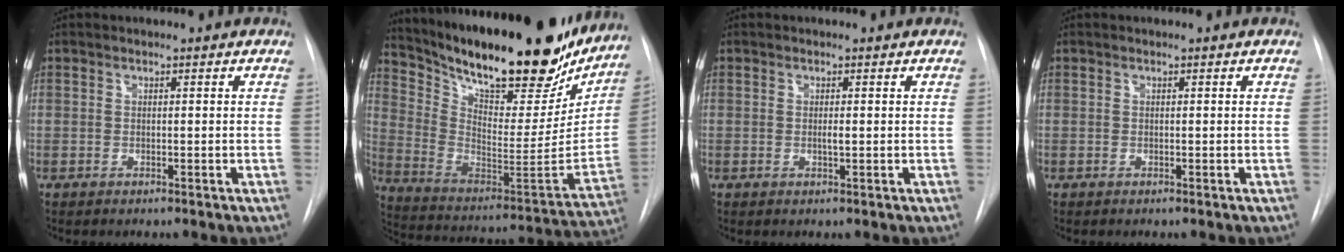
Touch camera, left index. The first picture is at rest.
{"total": 30.9, "force": [24.4, 8.8, 16.8], "torque": [-0.288, -0.038, 0.355]}
{"total": 0.8, "force": [-0.4, 0.0, 0.7], "torque": [-0.015, -0.008, -0.007]}
{"total": 0.0}